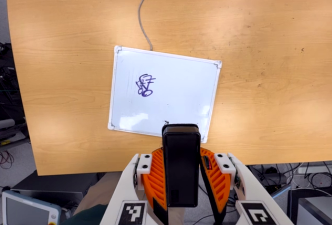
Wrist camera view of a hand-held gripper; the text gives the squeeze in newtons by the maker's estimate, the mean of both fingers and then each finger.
{"total": 5.8, "left": 4.7, "right": 6.9}